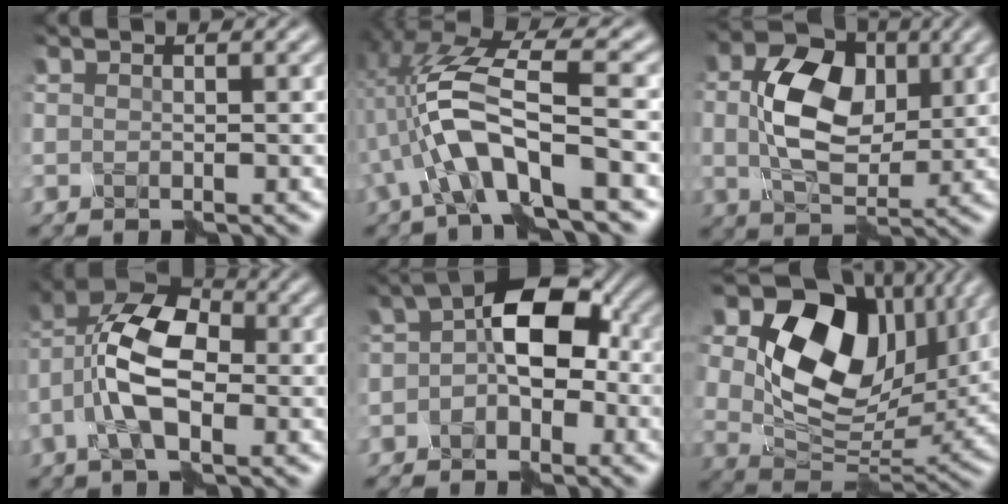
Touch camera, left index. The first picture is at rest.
{"total": 6.9, "force": [-1.6, 1.7, 6.5], "torque": [-0.149, 0.007, -0.028]}
{"total": 8.4, "force": [1.2, 5.4, 6.4], "torque": [-0.132, 0.005, 0.023]}
{"total": 8.1, "force": [-1.5, 4.1, 6.8], "torque": [-0.147, 0.021, -0.035]}
{"total": 5.9, "force": [-0.7, 3.5, 4.8], "torque": [-0.064, 0.021, -0.026]}
{"total": 15.0, "force": [6.2, 9.8, 9.6], "torque": [-0.192, 0.010, 0.120]}